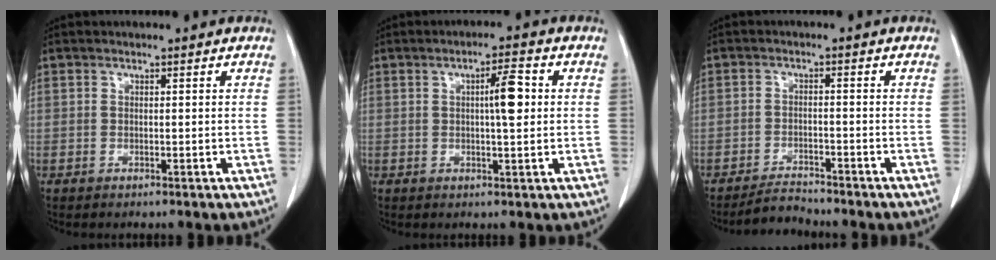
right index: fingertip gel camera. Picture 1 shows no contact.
{"total": 4.8, "force": [0.6, 0.6, 4.7], "torque": [-0.075, 0.005, 0.008]}
{"total": 3.0, "force": [-3.0, 0.1, -0.1], "torque": [0.001, -0.014, -0.052]}